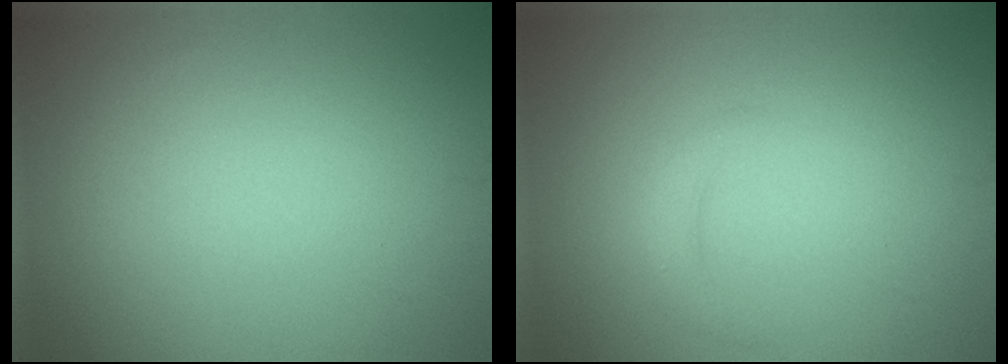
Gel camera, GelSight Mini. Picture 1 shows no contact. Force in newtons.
{"total": 1.3, "press": 1.3, "slide": 0.0}